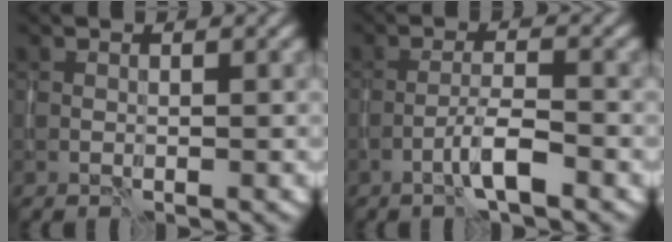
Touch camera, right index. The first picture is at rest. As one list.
[{"total": 2.9, "force": [-1.9, 0.3, 2.2], "torque": [-0.040, 0.009, -0.039]}]